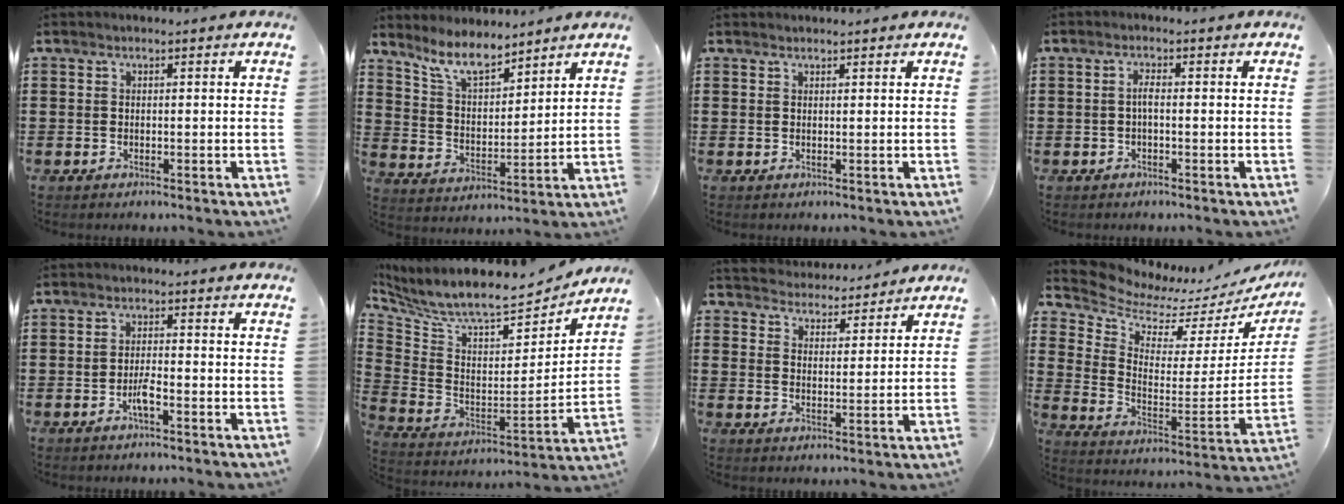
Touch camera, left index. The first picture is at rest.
{"total": 8.8, "force": [7.6, 2.4, 3.8], "torque": [-0.102, -0.030, 0.141]}
{"total": 0.8, "force": [0.7, 0.3, -0.1], "torque": [0.000, 0.001, 0.015]}
{"total": 1.8, "force": [-0.3, 0.7, 1.7], "torque": [-0.033, 0.004, -0.006]}
{"total": 2.9, "force": [-1.2, 0.6, 2.6], "torque": [-0.054, 0.000, -0.024]}
{"total": 9.0, "force": [8.1, 1.4, 3.8], "torque": [-0.113, -0.062, 0.137]}
{"total": 3.9, "force": [3.9, 0.4, -0.5], "torque": [-0.011, -0.026, 0.067]}
{"total": 5.2, "force": [4.8, 1.7, 1.1], "torque": [-0.056, -0.055, 0.078]}